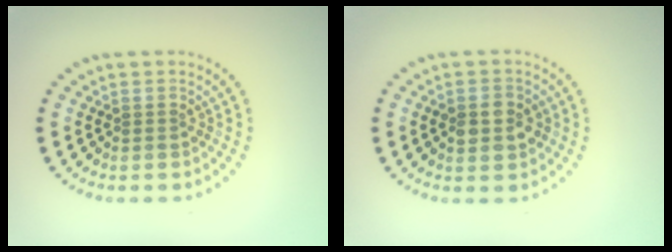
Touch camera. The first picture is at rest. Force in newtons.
{"total": 2.8, "press": 2.8, "slide": 0.2}